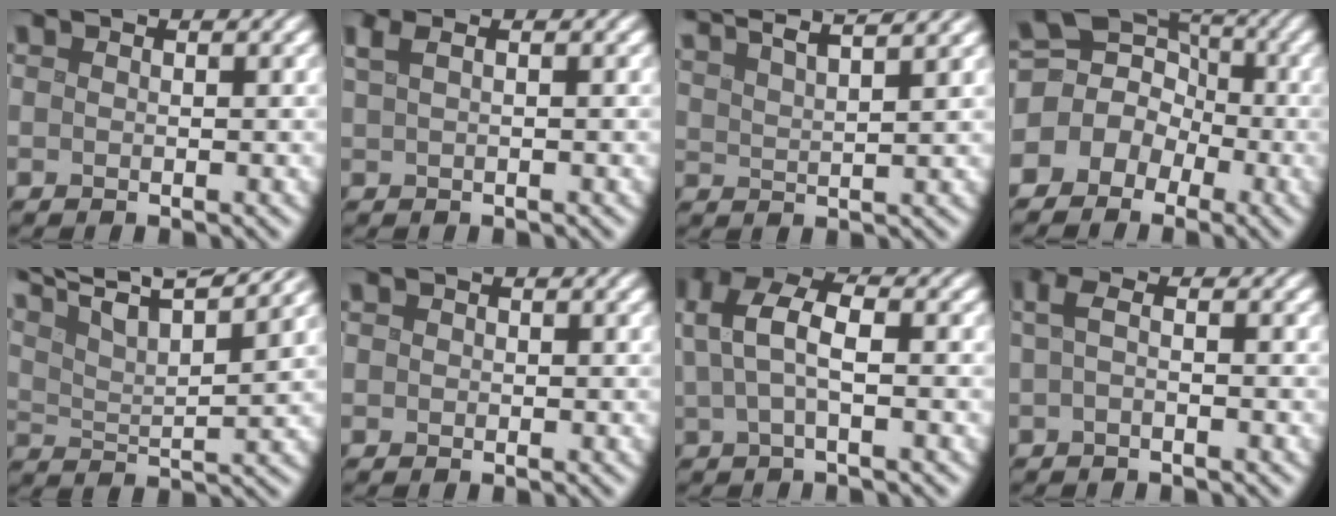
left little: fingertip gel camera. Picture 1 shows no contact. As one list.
[{"total": 1.9, "force": [0.9, 0.6, 1.6], "torque": [-0.029, 0.004, 0.014]}, {"total": 9.0, "force": [7.3, 2.1, 4.8], "torque": [-0.062, 0.031, 0.073]}, {"total": 7.3, "force": [-1.2, 6.6, 2.9], "torque": [-0.021, 0.033, -0.056]}, {"total": 13.2, "force": [10.3, 3.6, 7.5], "torque": [-0.136, 0.028, 0.130]}, {"total": 0.5, "force": [0.0, 0.5, 0.1], "torque": [0.002, -0.004, -0.002]}, {"total": 4.6, "force": [0.9, 1.8, 4.1], "torque": [-0.086, 0.012, 0.011]}, {"total": 1.7, "force": [-0.1, 0.4, 1.7], "torque": [-0.038, 0.000, -0.007]}]